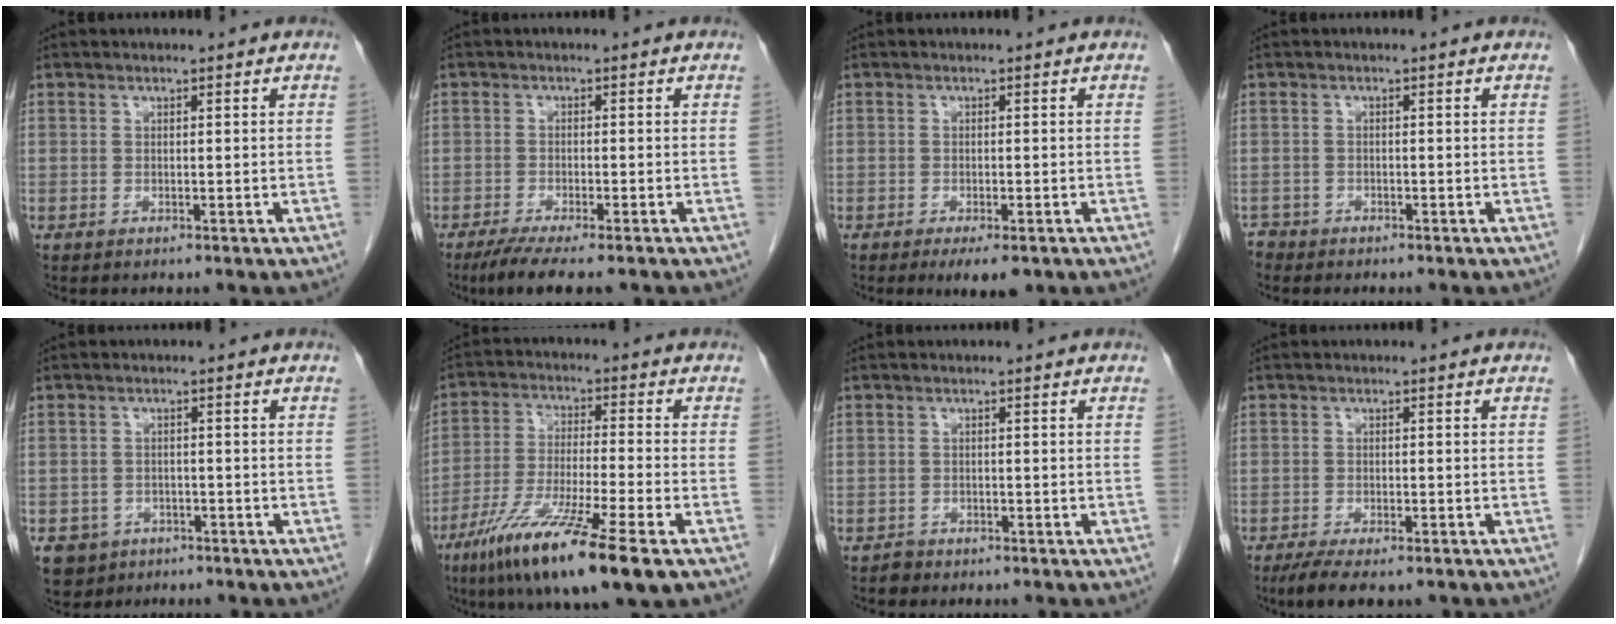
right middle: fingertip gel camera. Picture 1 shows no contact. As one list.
[{"total": 7.1, "force": [-5.5, 0.8, 4.5], "torque": [-0.072, -0.018, -0.086]}, {"total": 4.1, "force": [-2.6, 1.1, 3.0], "torque": [-0.040, -0.008, -0.032]}, {"total": 1.7, "force": [-1.6, 0.7, -0.2], "torque": [-0.001, -0.001, -0.031]}, {"total": 4.7, "force": [-2.7, 3.7, 0.7], "torque": [-0.013, 0.006, -0.040]}, {"total": 15.8, "force": [-9.1, 0.5, 12.9], "torque": [-0.239, -0.048, -0.160]}, {"total": 1.7, "force": [-1.3, 1.0, -0.2], "torque": [-0.004, 0.003, -0.024]}, {"total": 6.3, "force": [-4.7, 1.8, 3.8], "torque": [-0.062, -0.013, -0.073]}]